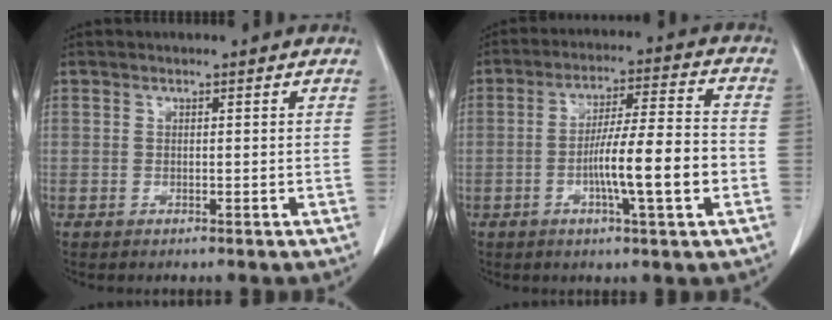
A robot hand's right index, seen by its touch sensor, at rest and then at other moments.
{"total": 11.9, "force": [-3.1, 0.8, 11.4], "torque": [-0.190, 0.007, -0.052]}